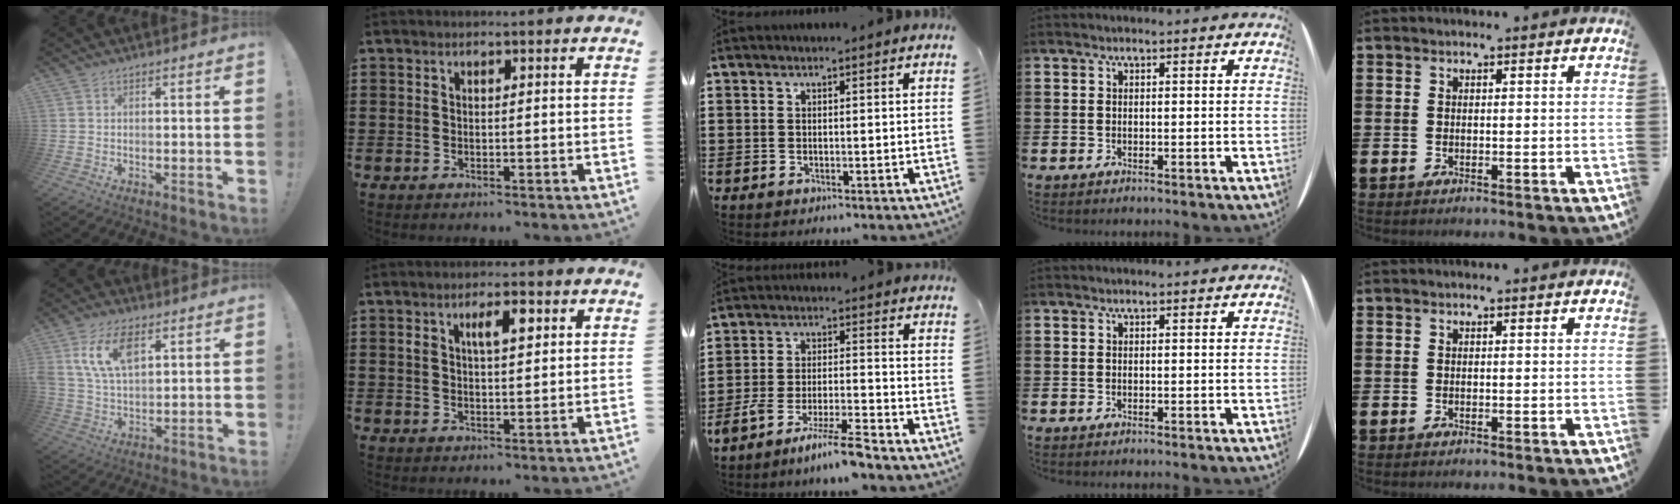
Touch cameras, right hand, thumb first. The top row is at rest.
{"thumb": {"total": 12.4, "force": [5.2, 7.0, 8.8], "torque": [-0.168, -0.003, 0.096]}, "index": {"total": 4.7, "force": [1.8, 1.8, 3.9], "torque": [-0.067, 0.005, 0.025]}, "middle": {"total": 7.2, "force": [-6.3, 0.0, 3.5], "torque": [-0.072, -0.008, -0.122]}}